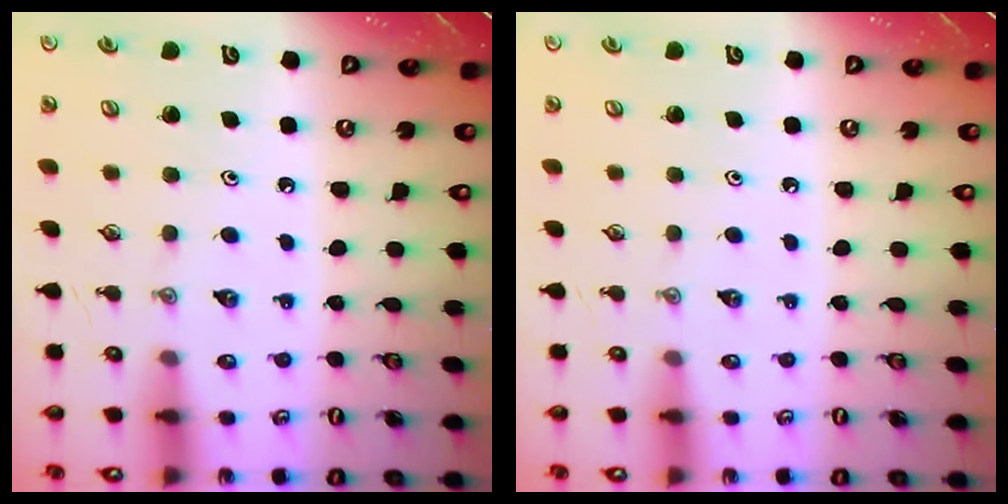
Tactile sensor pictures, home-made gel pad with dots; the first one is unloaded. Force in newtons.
{"total": 0.0}